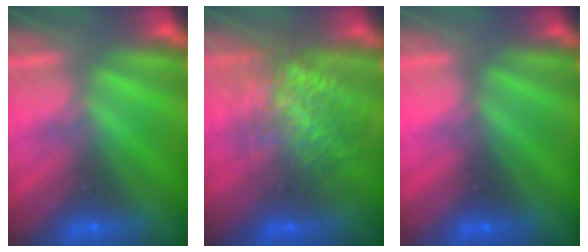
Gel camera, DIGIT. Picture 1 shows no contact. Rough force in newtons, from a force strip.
{"total": 8.9}
{"total": 3.5}